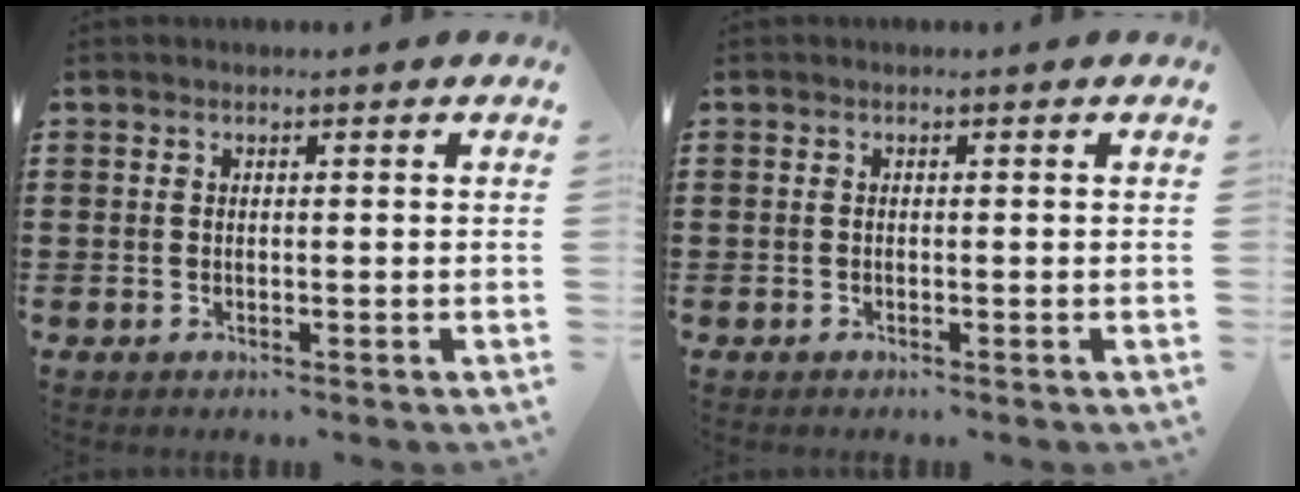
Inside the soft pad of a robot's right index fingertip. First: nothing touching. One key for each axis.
{"total": 0.0}